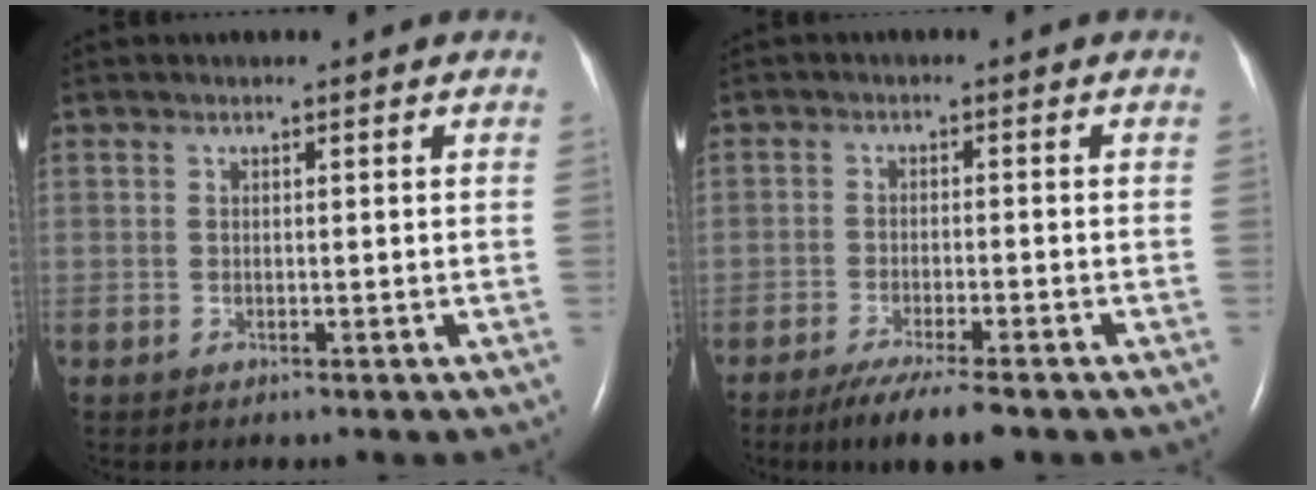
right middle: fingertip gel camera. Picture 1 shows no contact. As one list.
[{"total": 7.3, "force": [-5.4, 0.6, 4.9], "torque": [-0.076, -0.017, -0.085]}]